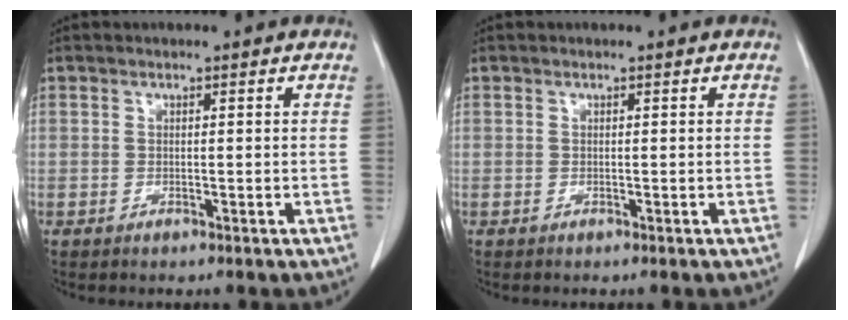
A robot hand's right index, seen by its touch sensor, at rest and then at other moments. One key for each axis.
{"total": 0.0}